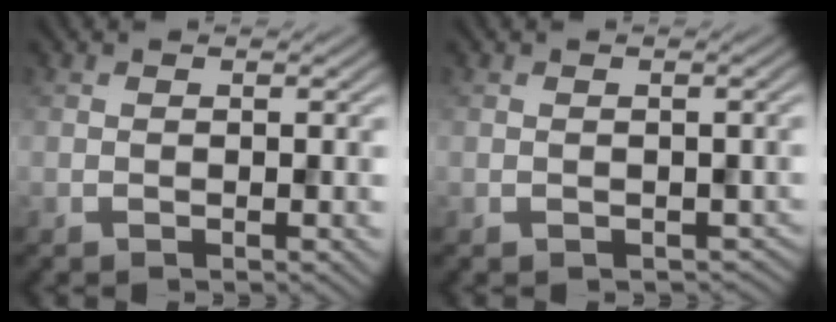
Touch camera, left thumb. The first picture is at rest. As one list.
[{"total": 1.5, "force": [-0.5, 1.2, 0.7], "torque": [-0.017, -0.013, -0.006]}]